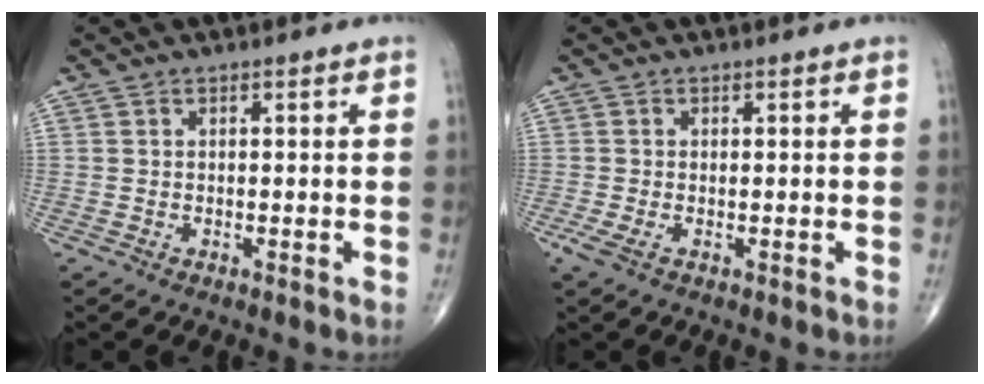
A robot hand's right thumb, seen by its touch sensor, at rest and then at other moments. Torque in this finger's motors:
{"motor_torque": [2.56, 1.19, 0.53, -0.81, 0.06]}